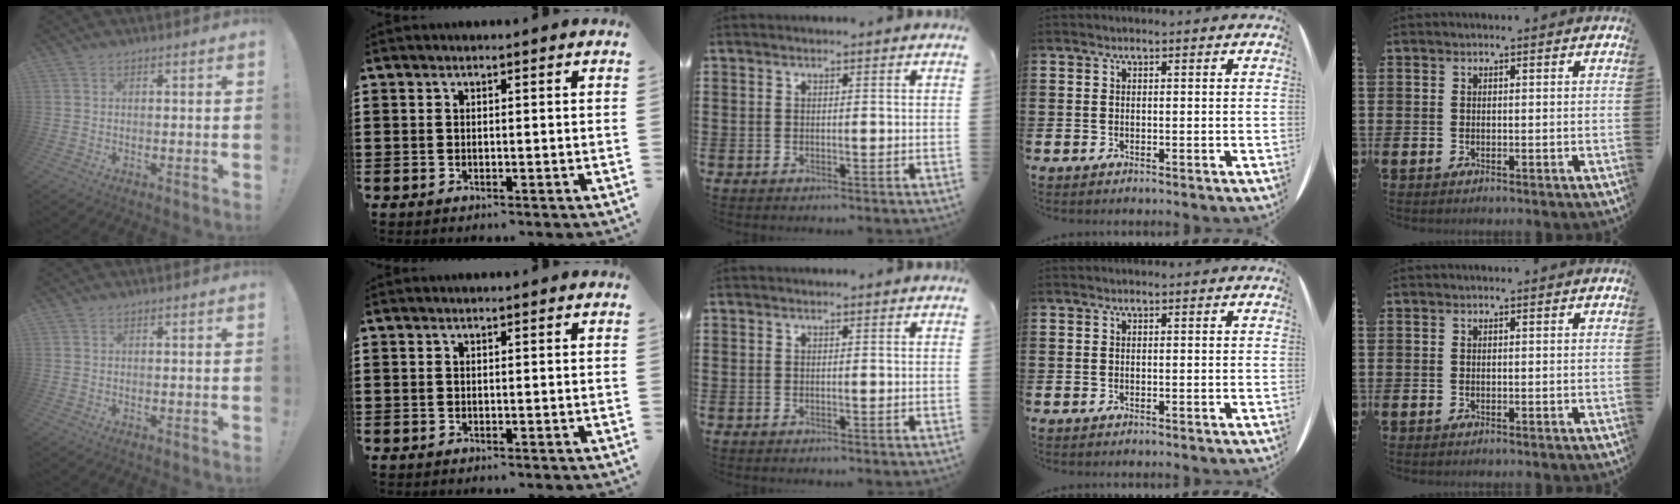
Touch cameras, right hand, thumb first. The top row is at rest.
{}